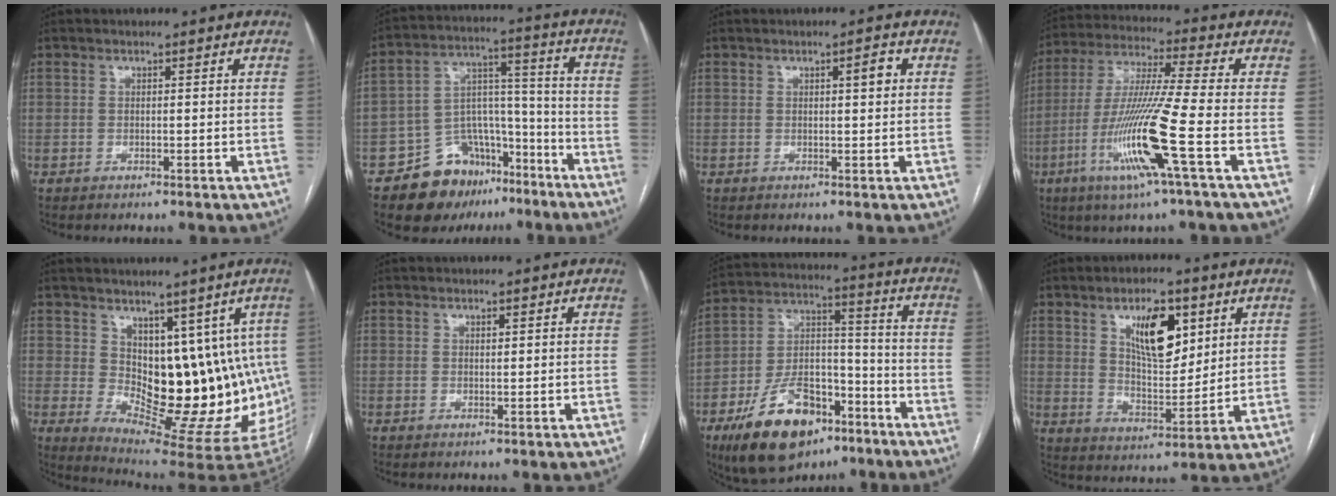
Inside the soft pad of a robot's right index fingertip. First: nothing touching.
{"total": 13.6, "force": [-9.4, 8.6, 4.7], "torque": [-0.063, 0.062, -0.144]}
{"total": 2.1, "force": [0.6, 0.3, 2.0], "torque": [-0.031, 0.004, 0.011]}
{"total": 14.9, "force": [-5.2, -1.5, 13.9], "torque": [-0.287, -0.020, -0.102]}
{"total": 13.4, "force": [2.7, 7.2, 11.0], "torque": [-0.137, 0.001, 0.060]}
{"total": 0.5, "force": [0.4, 0.1, 0.4], "torque": [-0.009, -0.001, 0.008]}
{"total": 17.2, "force": [-10.5, 8.6, 10.6], "torque": [-0.198, 0.019, -0.172]}
{"total": 10.7, "force": [4.9, 4.1, 8.6], "torque": [-0.147, 0.002, 0.093]}